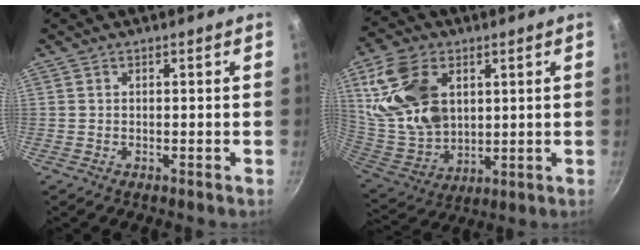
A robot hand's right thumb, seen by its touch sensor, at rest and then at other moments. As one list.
[{"total": 18.0, "force": [5.6, 11.8, 12.5], "torque": [-0.238, -0.015, 0.120]}]